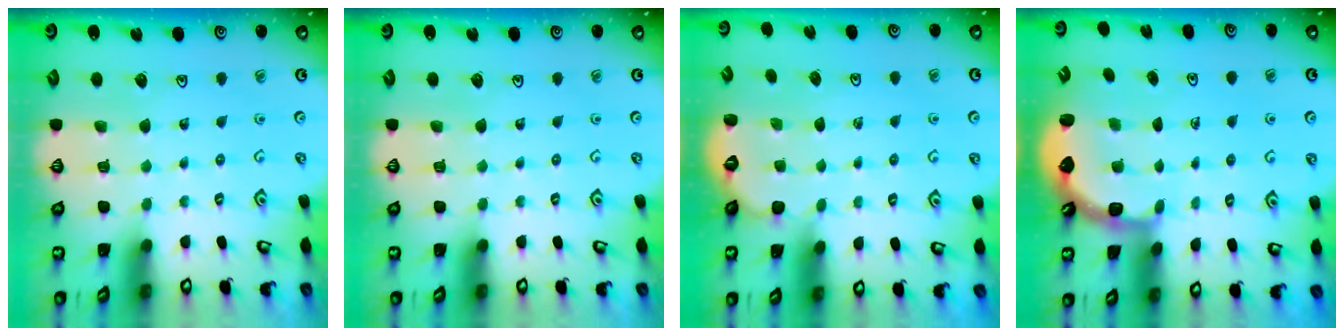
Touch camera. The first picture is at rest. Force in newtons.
{"total": 0.0}
{"total": 1.8, "press": 1.1, "slide": 1.4}
{"total": 2.5, "press": 2.1, "slide": 1.3}